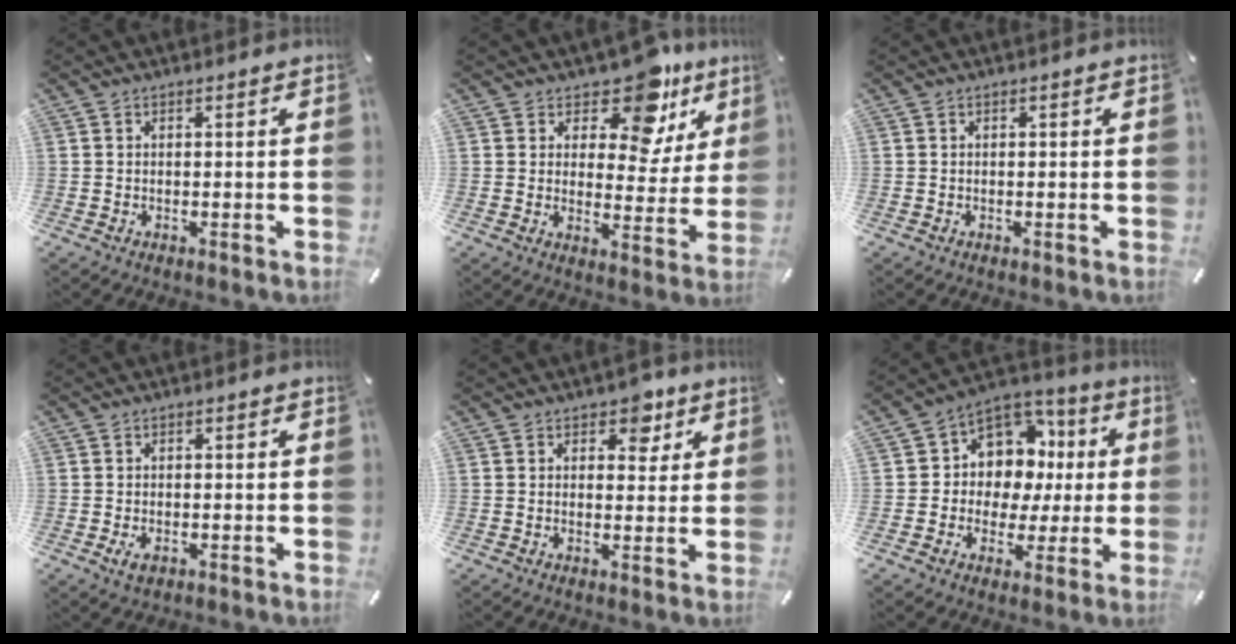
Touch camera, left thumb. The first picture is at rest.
{"total": 13.3, "force": [9.5, 6.4, 6.7], "torque": [-0.090, -0.072, 0.163]}
{"total": 0.0}
{"total": 2.3, "force": [-0.8, 1.5, 1.6], "torque": [-0.036, -0.001, -0.015]}
{"total": 5.7, "force": [3.3, 3.8, 2.6], "torque": [-0.007, -0.015, 0.049]}
{"total": 10.2, "force": [2.4, 9.6, 2.5], "torque": [-0.050, -0.024, 0.055]}